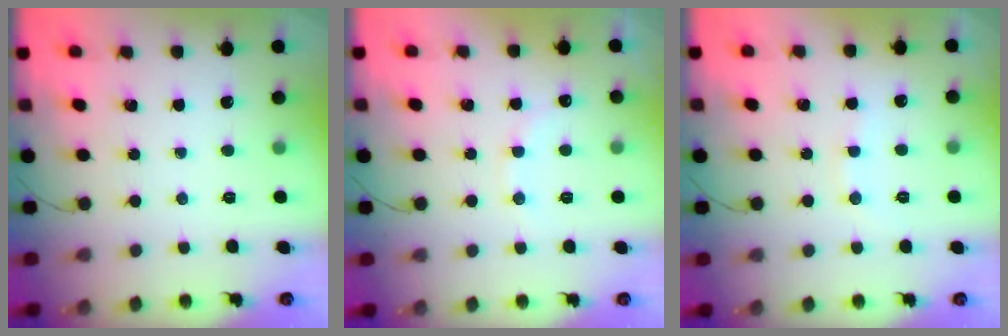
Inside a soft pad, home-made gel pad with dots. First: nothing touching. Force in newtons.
{"total": 8.1, "press": 8.0, "slide": 1.2}
{"total": 6.8, "press": 6.7, "slide": 1.4}